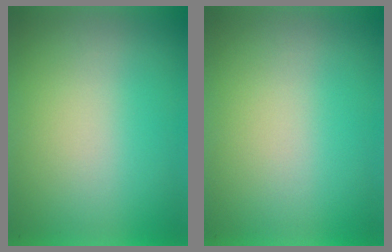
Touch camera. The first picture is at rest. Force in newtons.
{"total": 0.0}